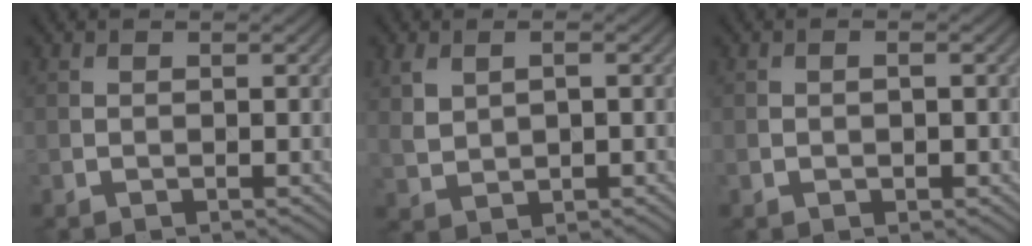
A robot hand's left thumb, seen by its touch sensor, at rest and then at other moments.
{"total": 3.5, "force": [1.0, 2.3, 2.4], "torque": [-0.061, -0.002, 0.023]}
{"total": 1.2, "force": [-0.3, 0.8, 0.9], "torque": [-0.015, 0.000, -0.004]}